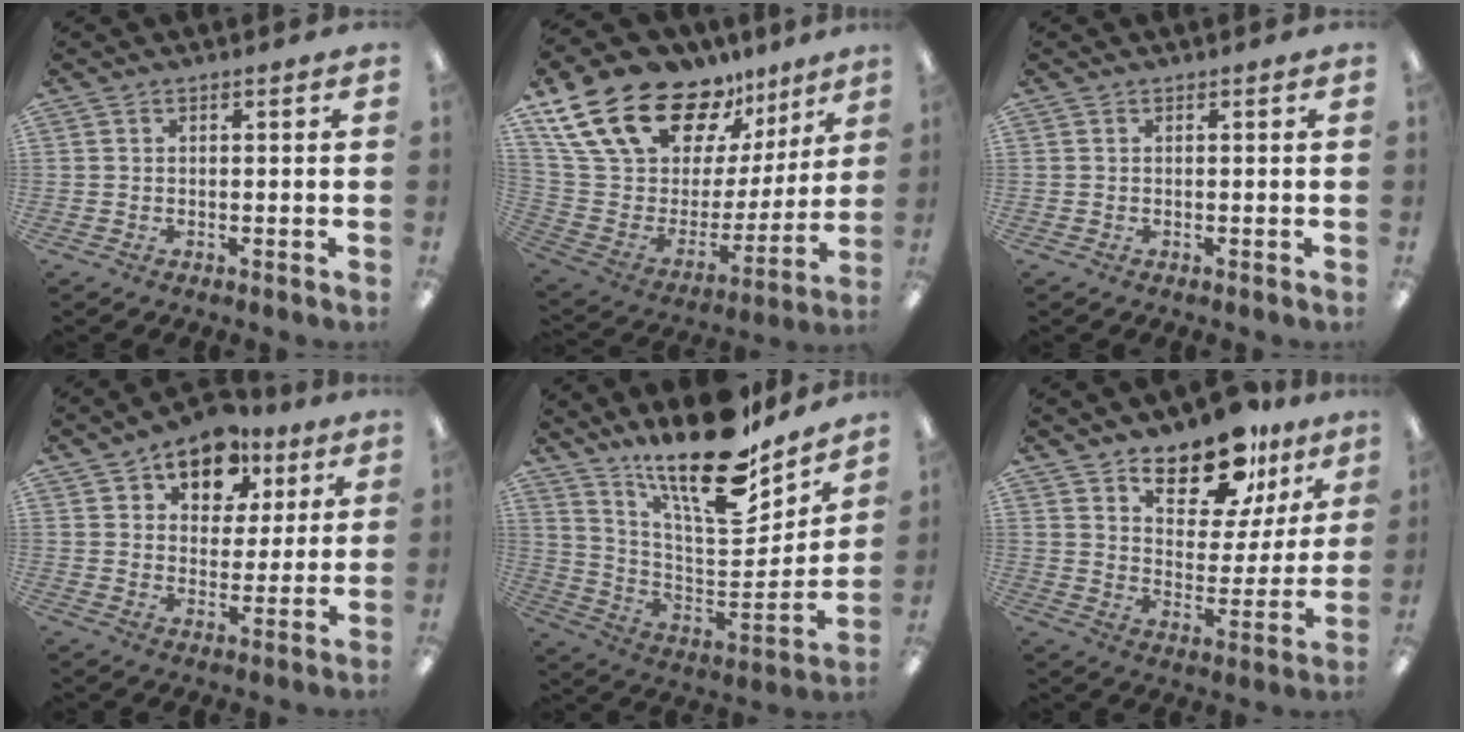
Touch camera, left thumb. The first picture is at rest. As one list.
[{"total": 24.7, "force": [17.3, 12.0, 12.8], "torque": [-0.248, -0.106, 0.323]}, {"total": 0.0}, {"total": 11.6, "force": [7.7, 7.4, 4.4], "torque": [-0.065, -0.039, 0.139]}, {"total": 21.8, "force": [16.9, 6.2, 12.2], "torque": [-0.199, -0.129, 0.285]}, {"total": 15.4, "force": [12.1, 6.4, 7.0], "torque": [-0.104, -0.081, 0.211]}]